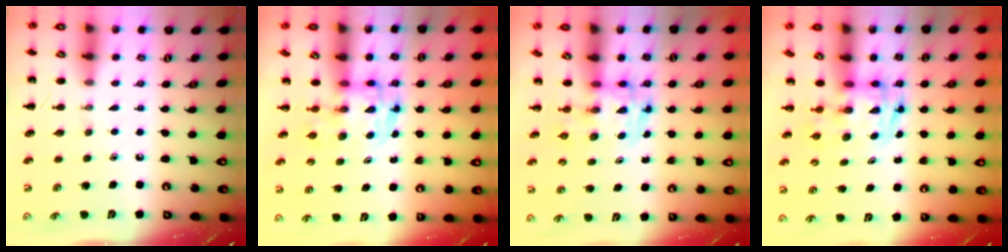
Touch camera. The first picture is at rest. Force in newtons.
{"total": 3.6, "press": 3.6, "slide": 0.7}
{"total": 3.6, "press": 3.6, "slide": 0.6}
{"total": 2.8, "press": 2.8, "slide": 0.5}